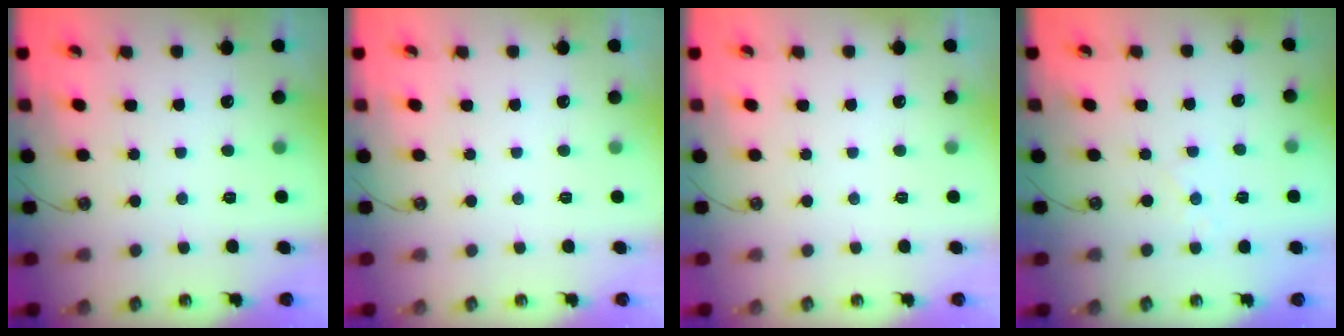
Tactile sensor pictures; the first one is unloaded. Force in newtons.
{"total": 0.0}
{"total": 0.0}
{"total": 3.3, "press": 3.3, "slide": 0.4}